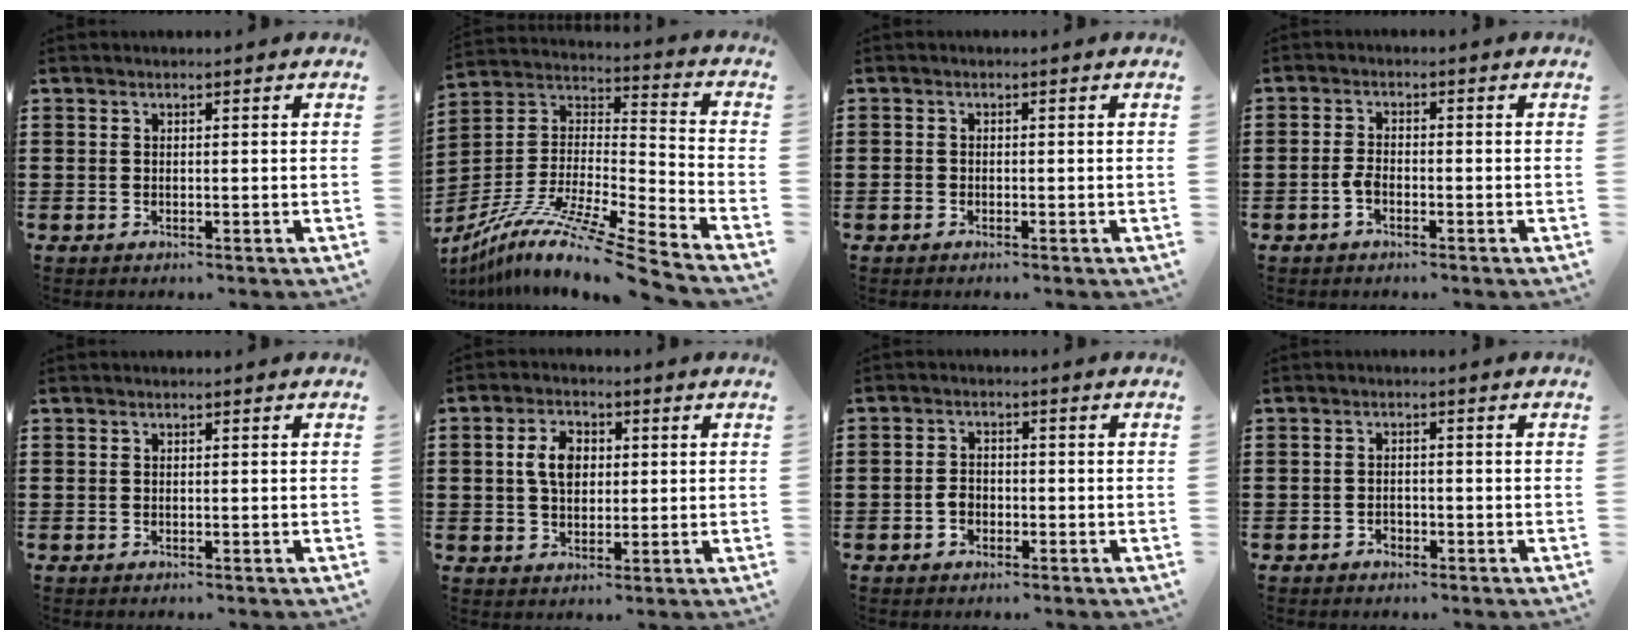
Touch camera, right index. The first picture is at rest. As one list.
[{"total": 11.3, "force": [-9.2, -0.4, 6.5], "torque": [-0.124, -0.006, -0.183]}, {"total": 1.0, "force": [-0.7, 0.6, 0.4], "torque": [-0.009, -0.001, -0.015]}, {"total": 2.3, "force": [-1.1, 1.1, 1.7], "torque": [-0.050, -0.003, -0.026]}, {"total": 0.0}, {"total": 5.5, "force": [0.7, 3.7, 4.0], "torque": [-0.096, 0.013, 0.007]}, {"total": 2.6, "force": [-0.9, 1.9, 1.5], "torque": [-0.038, 0.000, -0.022]}, {"total": 1.2, "force": [-0.9, 0.8, 0.3], "torque": [-0.009, -0.002, -0.019]}]